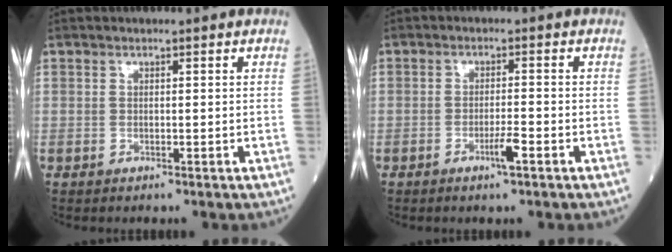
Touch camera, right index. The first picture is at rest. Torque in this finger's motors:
{"motor_torque": [0.75, -0.19, 0.33, 0.06]}